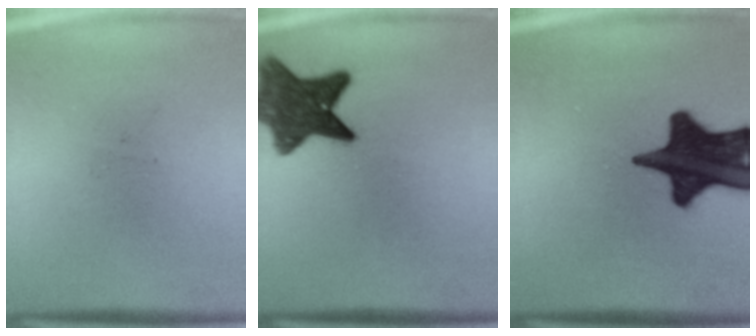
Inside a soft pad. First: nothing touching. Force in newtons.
{"total": 9.9}
{"total": 18.9}